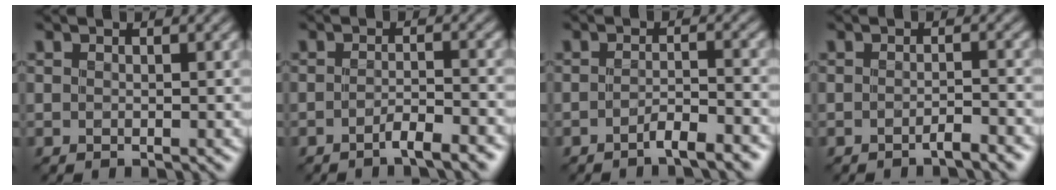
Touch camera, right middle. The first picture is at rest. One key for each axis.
{"total": 2.5, "fx": -1.8, "fy": 0.4, "fz": 1.7, "tx": -0.026, "ty": 0.006, "tz": -0.038}
{"total": 2.5, "fx": -1.9, "fy": 0.4, "fz": 1.6, "tx": -0.026, "ty": 0.006, "tz": -0.039}
{"total": 1.6, "fx": -1.2, "fy": 0.1, "fz": 0.9, "tx": -0.011, "ty": 0.003, "tz": -0.026}